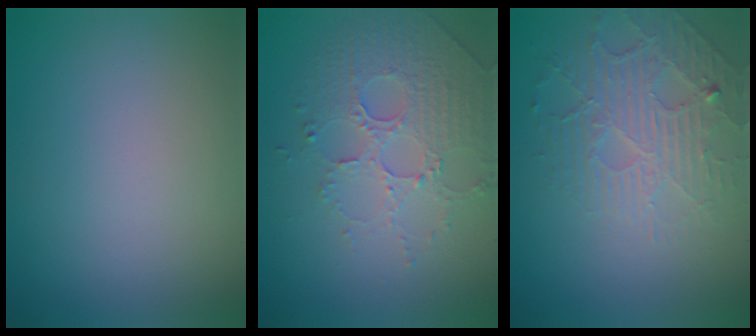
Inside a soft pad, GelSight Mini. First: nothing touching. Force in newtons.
{"total": 5.0, "press": 3.4, "slide": 3.6}
{"total": 4.7, "press": 3.6, "slide": 3.0}